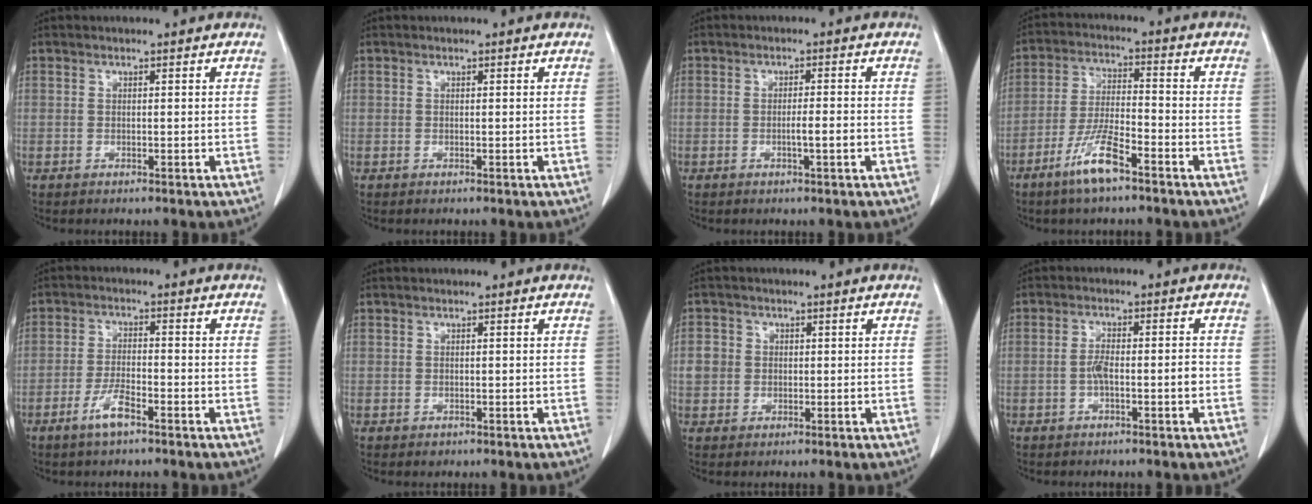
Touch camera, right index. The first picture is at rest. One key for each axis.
{"total": 0.0}
{"total": 2.4, "fx": -0.8, "fy": 0.1, "fz": 2.3, "tx": -0.039, "ty": -0.001, "tz": -0.013}
{"total": 8.6, "fx": -5.5, "fy": 1.2, "fz": 6.5, "tx": -0.133, "ty": -0.010, "tz": -0.106}
{"total": 4.5, "fx": -2.9, "fy": 0.9, "fz": 3.4, "tx": -0.069, "ty": 0.000, "tz": -0.053}
{"total": 0.6, "fx": -0.3, "fy": 0.6, "fz": 0.1, "tx": -0.003, "ty": 0.003, "tz": -0.002}
{"total": 3.3, "fx": 0.1, "fy": 3.1, "fz": 1.0, "tx": -0.016, "ty": 0.011, "tz": 0.005}
{"total": 3.9, "fx": -1.2, "fy": 0.7, "fz": 3.7, "tx": -0.069, "ty": 0.008, "tz": -0.019}